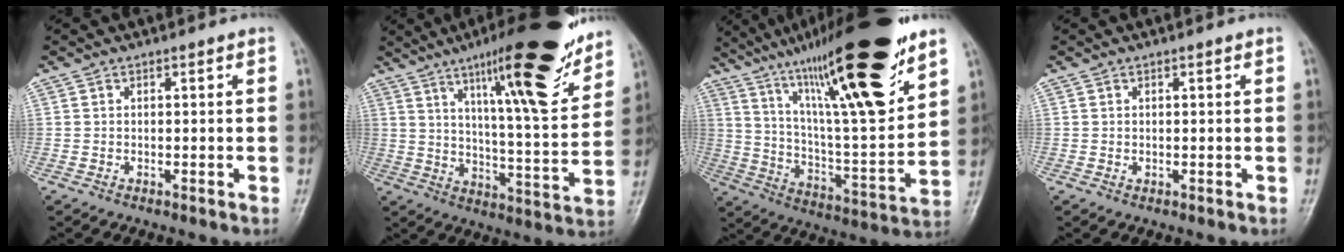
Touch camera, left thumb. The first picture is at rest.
{"total": 22.3, "force": [14.0, 4.1, 16.9], "torque": [-0.219, -0.059, 0.215]}
{"total": 27.6, "force": [17.3, 4.5, 21.0], "torque": [-0.333, -0.060, 0.295]}
{"total": 0.8, "force": [0.4, 0.4, 0.6], "torque": [-0.005, 0.001, 0.006]}